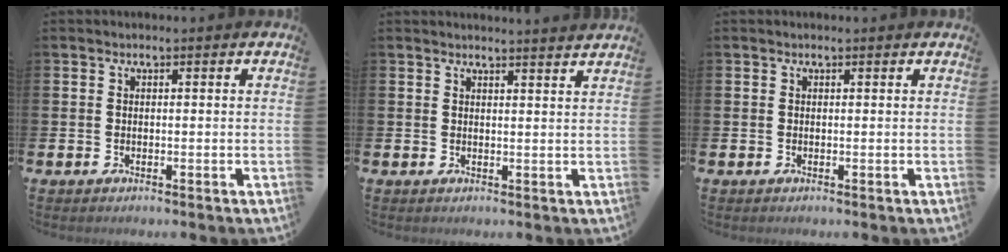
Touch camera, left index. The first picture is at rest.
{"total": 2.3, "force": [2.2, -0.4, -0.1], "torque": [0.009, -0.017, 0.039]}
{"total": 0.0}